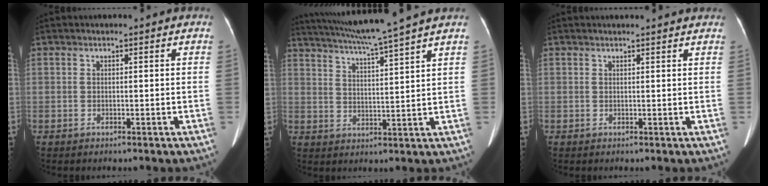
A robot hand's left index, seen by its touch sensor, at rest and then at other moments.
{"total": 12.0, "force": [10.3, -2.2, 5.8], "torque": [-0.105, -0.001, 0.162]}
{"total": 3.6, "force": [3.4, 0.2, 1.0], "torque": [-0.015, 0.014, 0.036]}